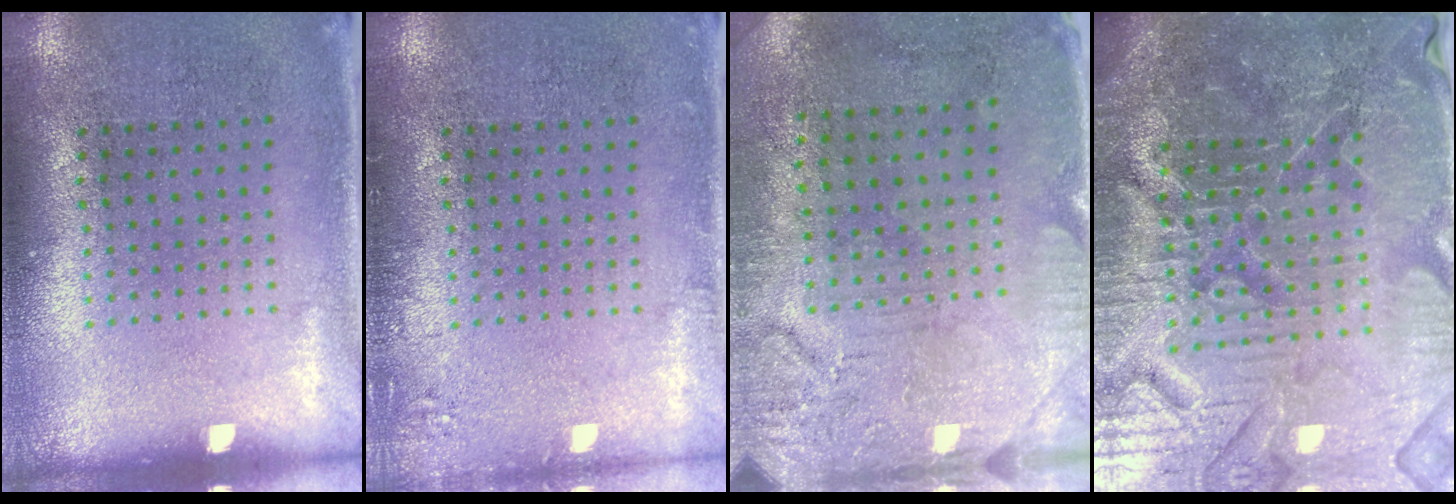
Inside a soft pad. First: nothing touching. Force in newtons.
{"total": 1.3, "press": 1.2, "slide": 0.3}
{"total": 3.2, "press": 2.6, "slide": 1.9}
{"total": 6.3, "press": 5.7, "slide": 2.8}